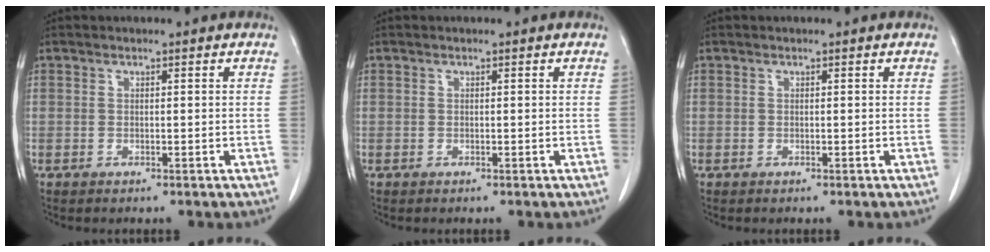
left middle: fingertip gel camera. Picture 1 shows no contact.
{"total": 0.0}
{"total": 0.0}